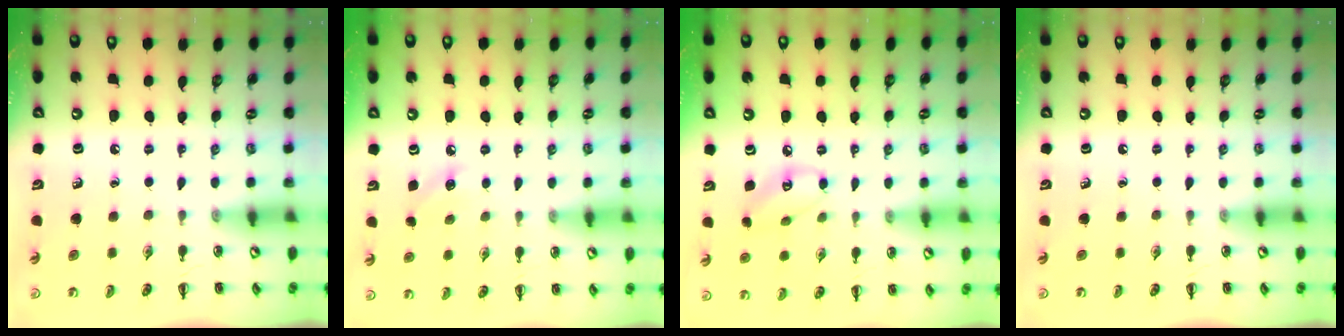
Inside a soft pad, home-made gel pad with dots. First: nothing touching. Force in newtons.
{"total": 5.3, "press": 5.0, "slide": 1.6}
{"total": 6.6, "press": 6.6, "slide": 0.6}
{"total": 0.0}